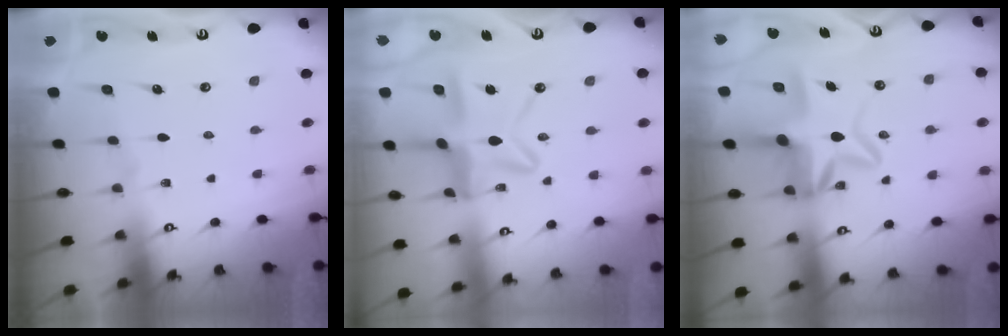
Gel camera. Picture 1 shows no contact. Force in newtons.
{"total": 12.3, "press": 12.3, "slide": 1.1}
{"total": 10.3, "press": 10.0, "slide": 2.4}